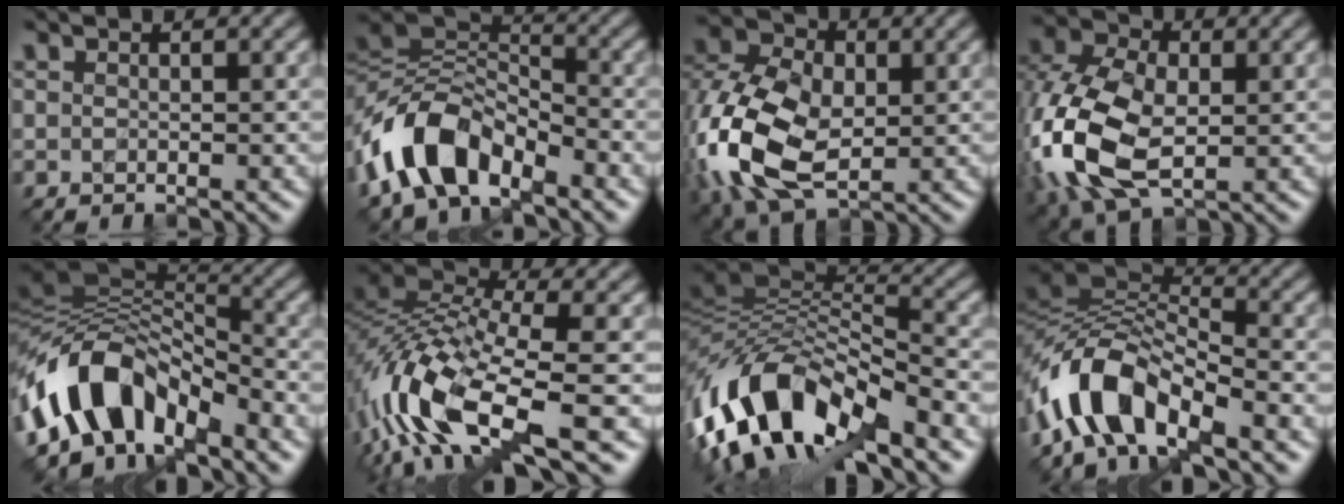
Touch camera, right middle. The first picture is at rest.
{"total": 8.1, "force": [-4.5, 4.7, 4.8], "torque": [-0.086, 0.006, -0.091]}
{"total": 12.7, "force": [-1.6, 8.8, 9.0], "torque": [-0.230, -0.011, -0.033]}
{"total": 11.6, "force": [-1.8, 7.8, 8.4], "torque": [-0.232, -0.014, -0.040]}
{"total": 9.7, "force": [-4.2, 5.7, 6.6], "torque": [-0.110, 0.020, -0.086]}
{"total": 12.4, "force": [-4.6, 5.0, 10.3], "torque": [-0.217, 0.004, -0.090]}
{"total": 12.7, "force": [-5.6, 5.7, 9.8], "torque": [-0.183, 0.020, -0.105]}
{"total": 9.1, "force": [-5.3, 3.9, 6.2], "torque": [-0.107, 0.016, -0.109]}